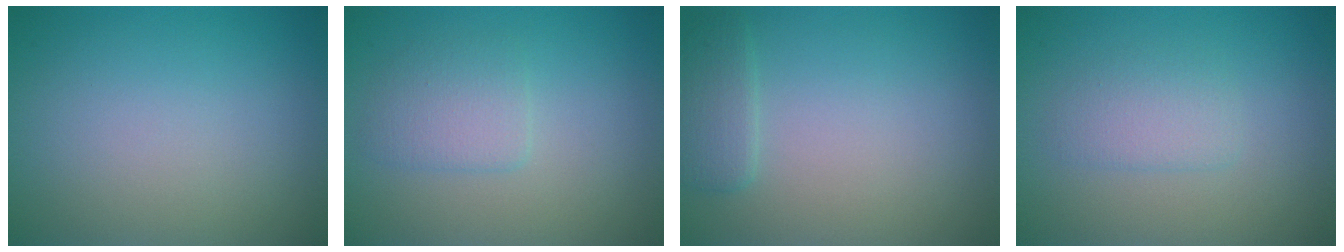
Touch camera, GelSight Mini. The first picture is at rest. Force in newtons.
{"total": 2.1, "press": 2.1, "slide": 0.0}
{"total": 1.8, "press": 1.8, "slide": 0.1}
{"total": 1.8, "press": 1.8, "slide": 0.1}